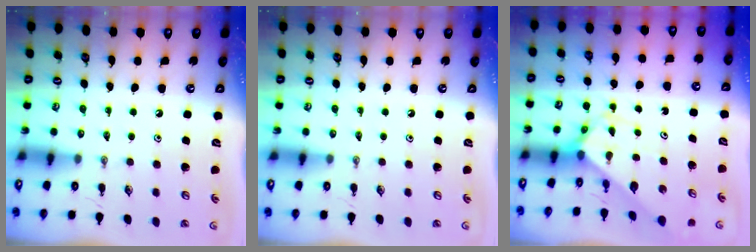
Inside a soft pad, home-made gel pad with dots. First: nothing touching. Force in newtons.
{"total": 0.0}
{"total": 2.8, "press": 2.8, "slide": 0.2}